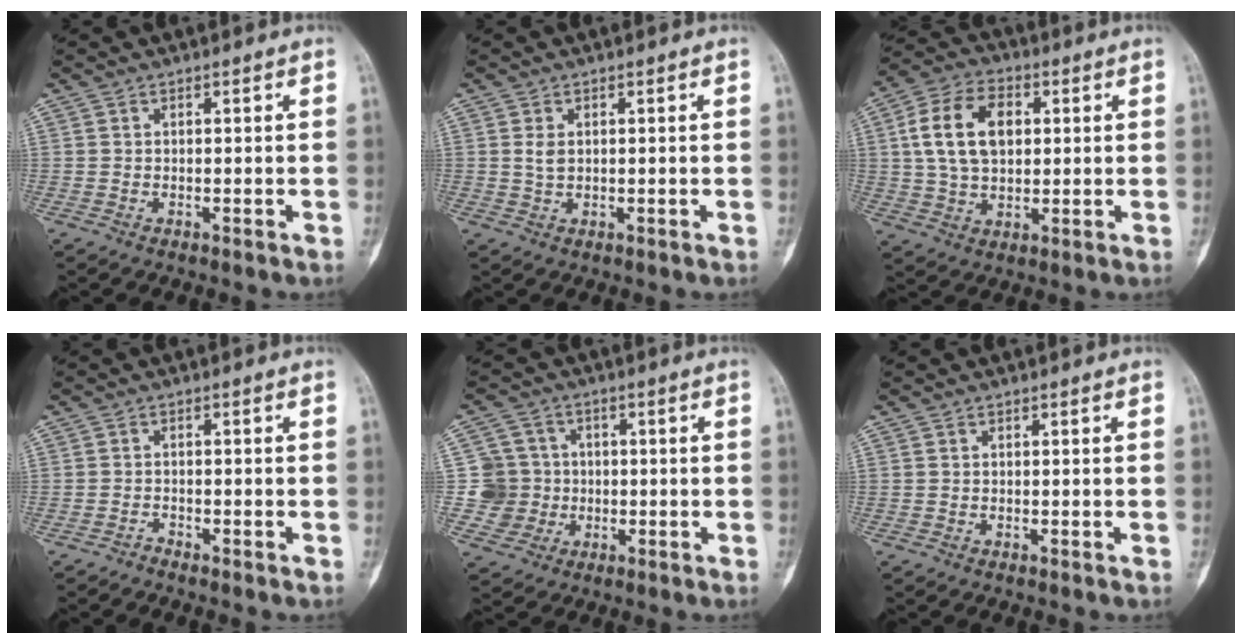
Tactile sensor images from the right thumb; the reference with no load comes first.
{"total": 2.1, "force": [0.5, 1.4, 1.5], "torque": [-0.023, -0.001, 0.012]}
{"total": 13.4, "force": [2.6, 8.7, 9.8], "torque": [-0.162, 0.009, 0.044]}
{"total": 0.9, "force": [-0.9, 0.1, 0.0], "torque": [0.000, 0.000, -0.021]}
{"total": 7.9, "force": [-0.5, 7.9, 0.5], "torque": [0.027, 0.016, -0.010]}
{"total": 0.0}